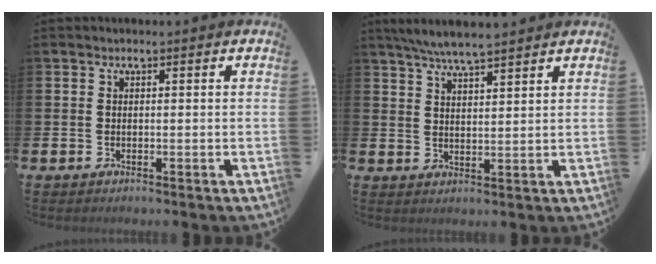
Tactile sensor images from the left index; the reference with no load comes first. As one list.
[{"total": 5.9, "force": [5.5, 0.3, 2.1], "torque": [-0.053, -0.020, 0.099]}]